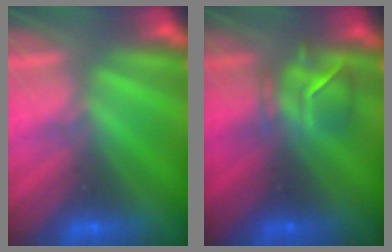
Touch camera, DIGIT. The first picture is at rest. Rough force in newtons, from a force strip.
{"total": 3.5}